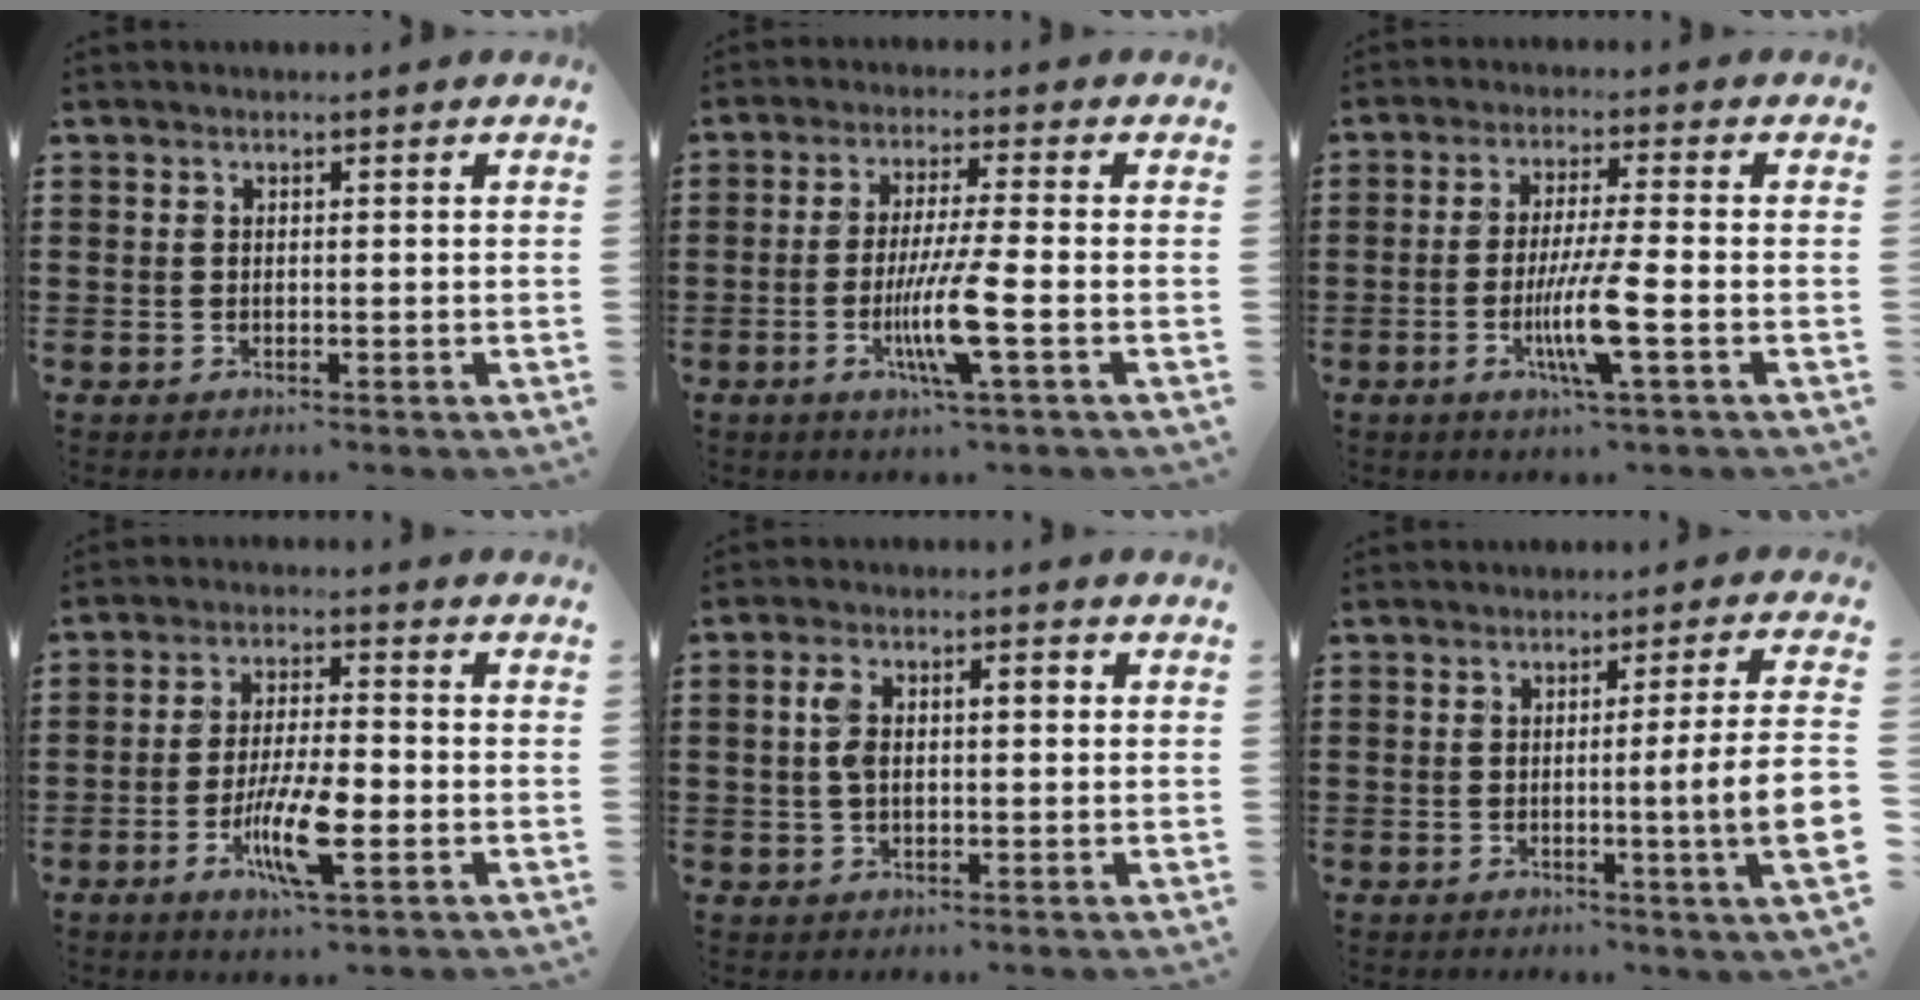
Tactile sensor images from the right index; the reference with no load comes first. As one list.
[{"total": 8.6, "force": [-2.6, 0.2, 8.2], "torque": [-0.163, -0.022, -0.051]}, {"total": 8.3, "force": [-2.5, 0.4, 7.9], "torque": [-0.157, -0.020, -0.050]}, {"total": 9.1, "force": [-3.3, 2.1, 8.2], "torque": [-0.164, -0.011, -0.061]}, {"total": 4.5, "force": [0.4, 2.1, 4.0], "torque": [-0.086, 0.007, 0.002]}, {"total": 8.6, "force": [-1.0, -0.7, 8.5], "torque": [-0.137, -0.017, -0.021]}]